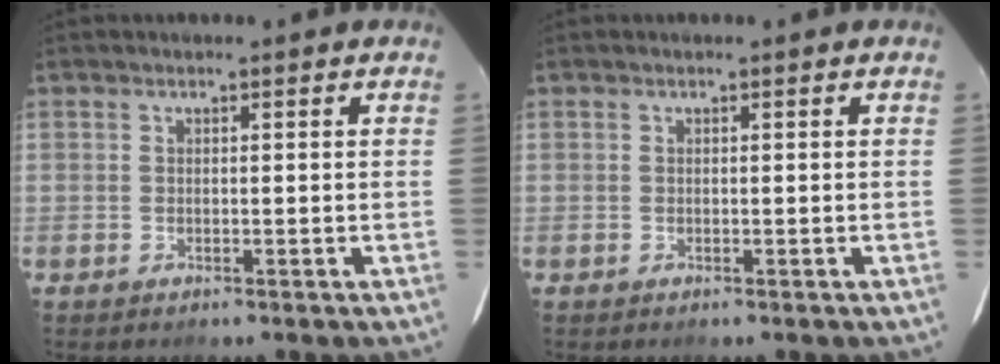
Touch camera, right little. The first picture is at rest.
{"total": 0.0}